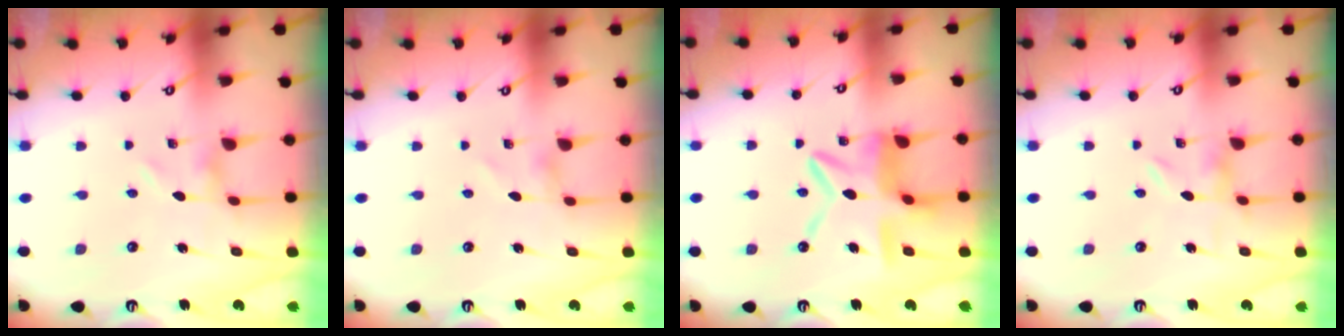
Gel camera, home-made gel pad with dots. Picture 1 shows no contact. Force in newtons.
{"total": 0.9, "press": 0.9, "slide": 0.1}
{"total": 12.2, "press": 12.1, "slide": 1.2}
{"total": 0.0}